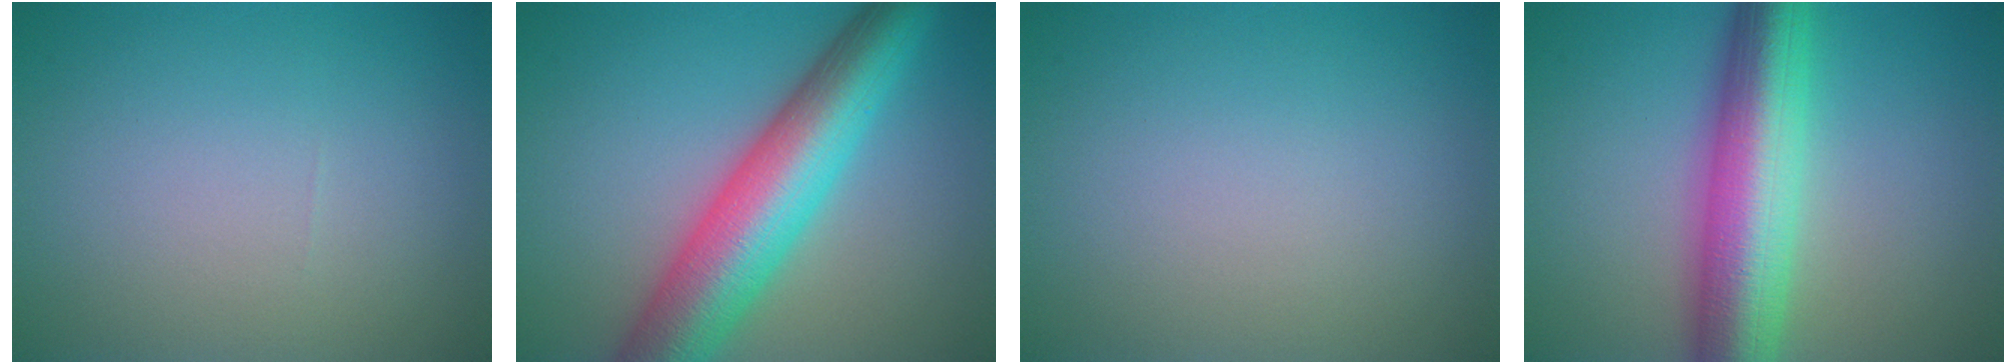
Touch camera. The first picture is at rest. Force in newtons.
{"total": 10.0, "press": 10.0, "slide": 0.3}
{"total": 0.0}
{"total": 9.7, "press": 9.7, "slide": 0.2}